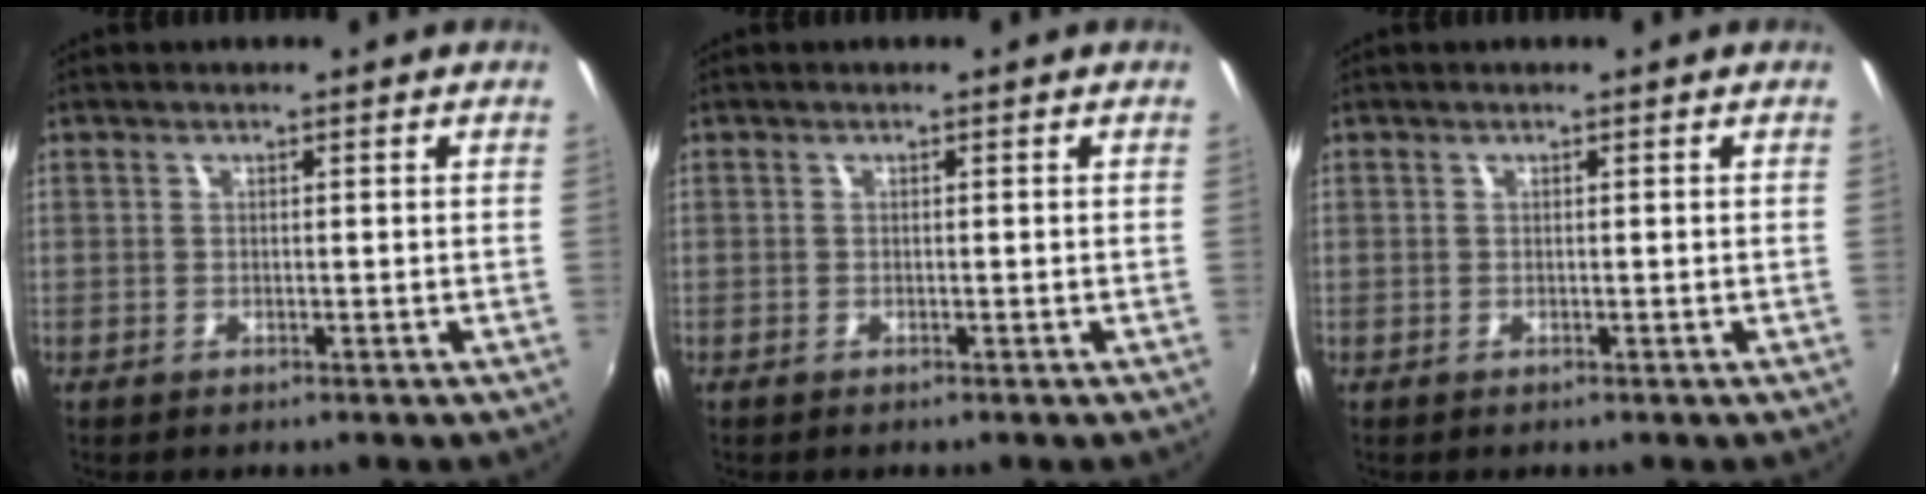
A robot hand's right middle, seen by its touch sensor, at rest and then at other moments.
{"total": 0.0}
{"total": 0.0}